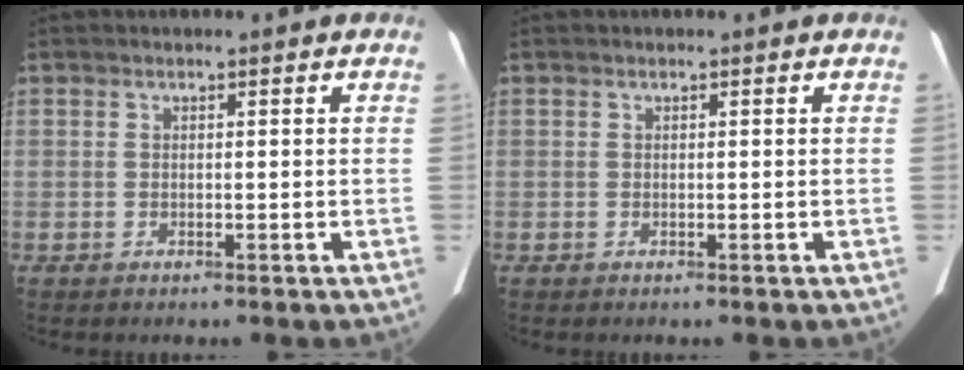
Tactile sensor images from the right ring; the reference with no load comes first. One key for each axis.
{"total": 0.0}